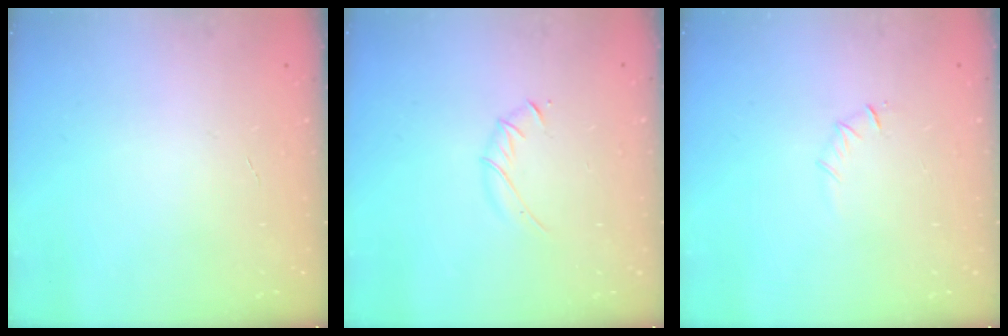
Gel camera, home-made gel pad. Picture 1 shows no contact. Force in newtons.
{"total": 3.5, "press": 3.4, "slide": 1.0}
{"total": 4.0, "press": 3.9, "slide": 1.1}